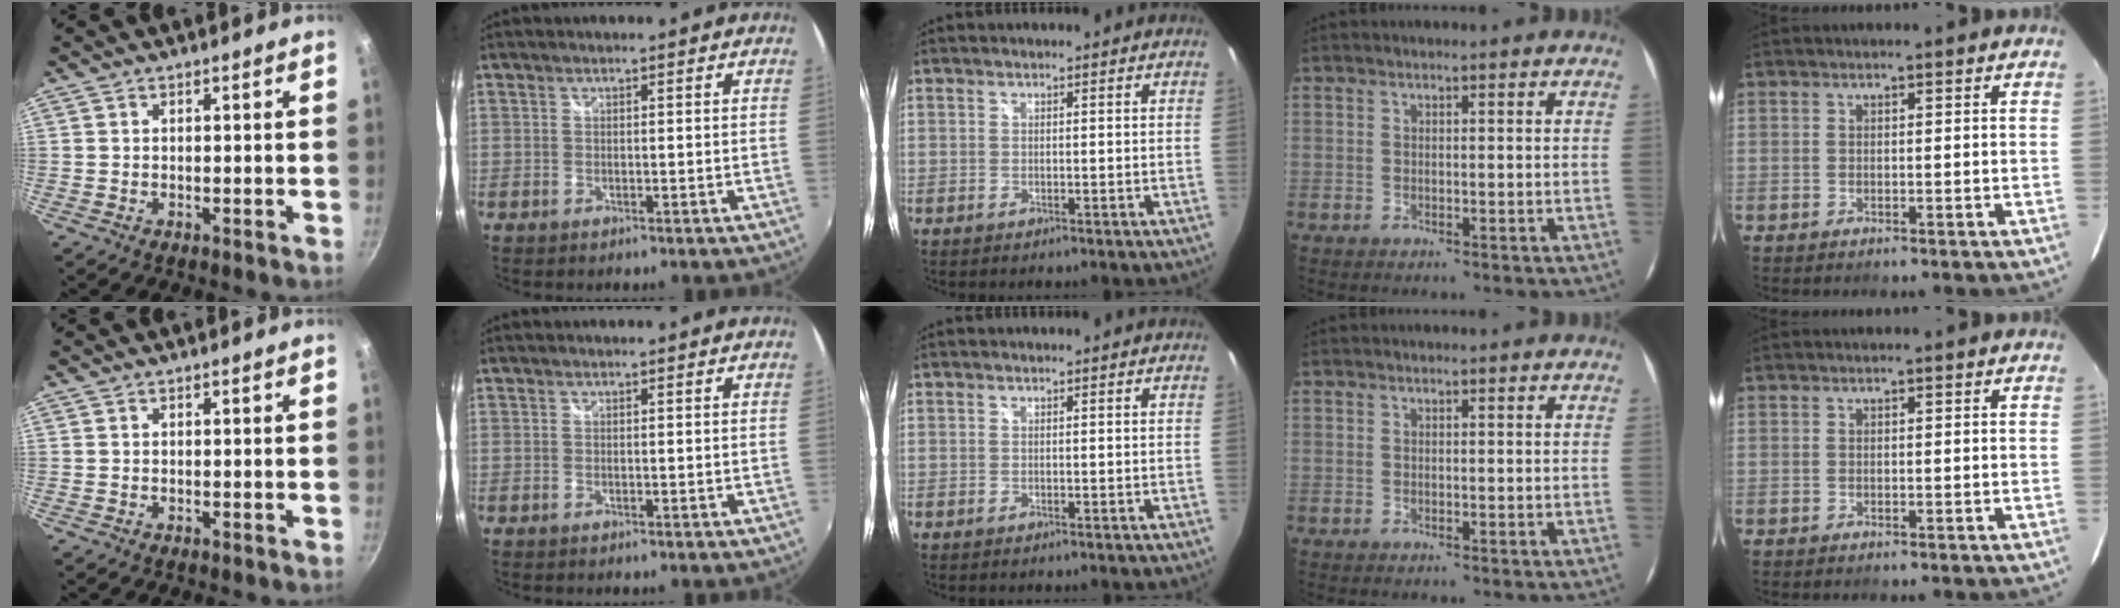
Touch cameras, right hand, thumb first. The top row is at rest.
{}